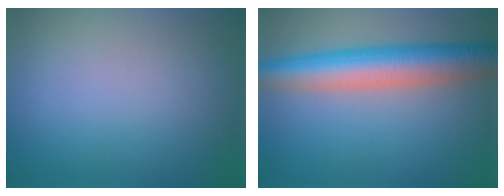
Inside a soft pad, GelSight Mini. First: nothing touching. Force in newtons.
{"total": 7.6, "press": 7.6, "slide": 0.2}